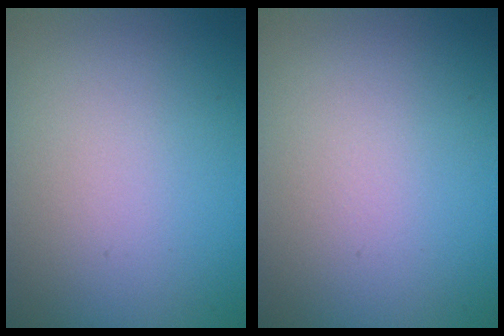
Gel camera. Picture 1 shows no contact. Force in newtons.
{"total": 0.0}